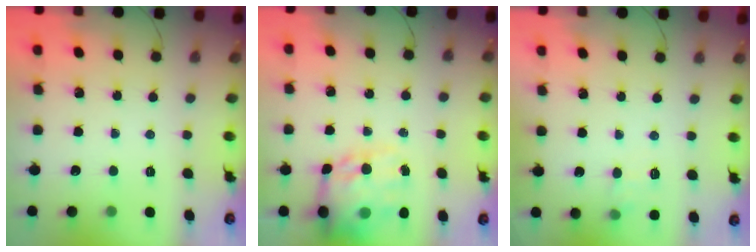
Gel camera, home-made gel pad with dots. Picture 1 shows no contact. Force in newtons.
{"total": 18.7, "press": 18.1, "slide": 4.6}
{"total": 6.8, "press": 6.6, "slide": 1.8}